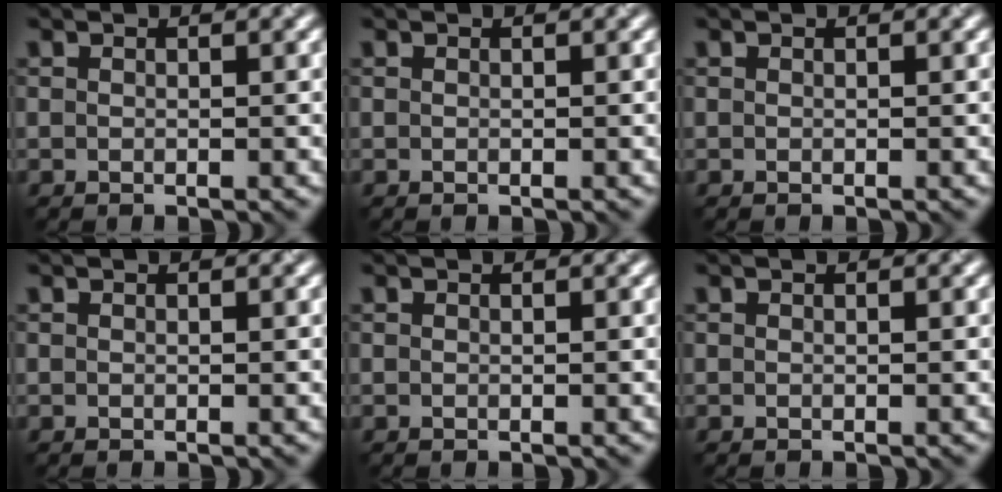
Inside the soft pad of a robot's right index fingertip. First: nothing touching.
{"total": 0.0}
{"total": 0.0}
{"total": 0.0}
{"total": 0.0}
{"total": 0.0}